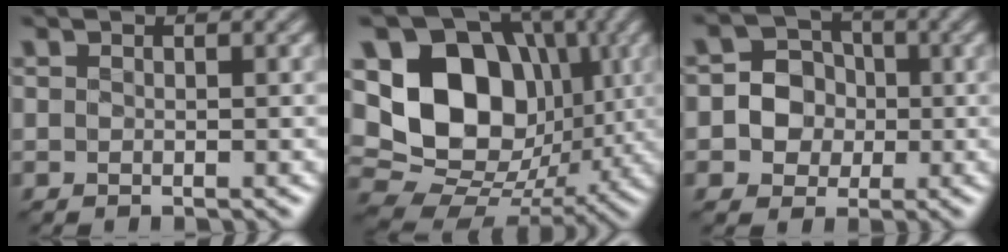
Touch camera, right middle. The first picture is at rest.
{"total": 13.7, "force": [1.8, 10.5, 8.6], "torque": [-0.138, 0.003, 0.030]}
{"total": 4.8, "force": [-0.4, 4.5, 1.8], "torque": [-0.017, 0.018, -0.027]}